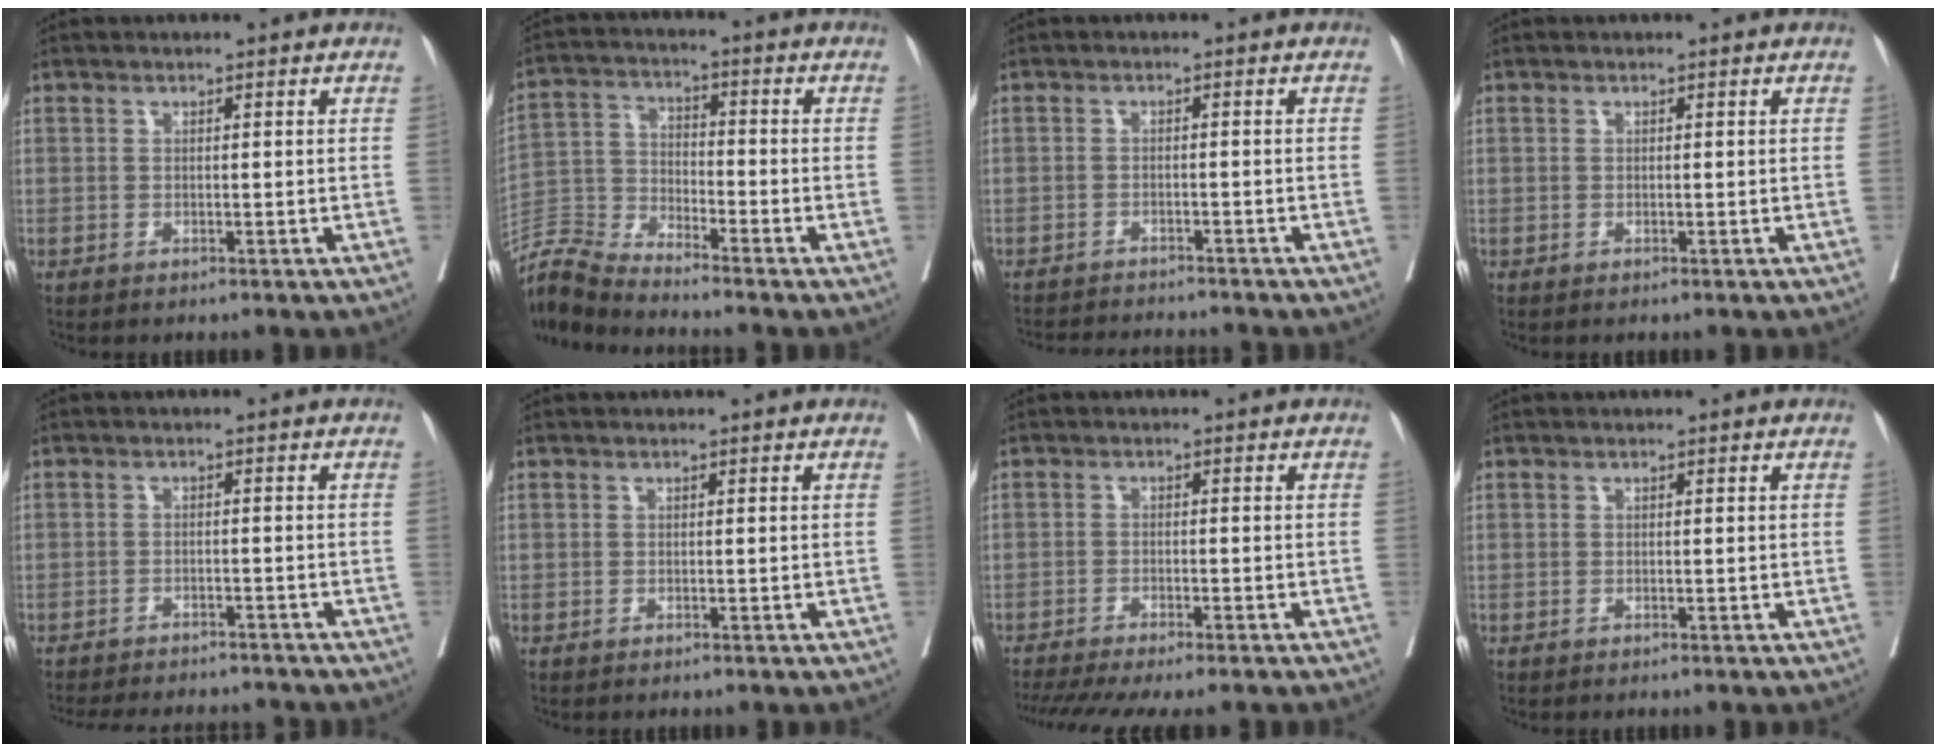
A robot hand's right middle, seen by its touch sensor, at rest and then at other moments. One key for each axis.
{"total": 7.9, "fx": -7.8, "fy": -0.9, "fz": 1.0, "tx": -0.023, "ty": 0.000, "tz": -0.156}
{"total": 8.9, "fx": -8.5, "fy": 0.4, "fz": 2.6, "tx": -0.036, "ty": -0.007, "tz": -0.117}
{"total": 0.0}
{"total": 12.2, "fx": -11.2, "fy": 2.4, "fz": 4.1, "tx": -0.076, "ty": -0.002, "tz": -0.143}
{"total": 0.0}
{"total": 12.5, "fx": -10.5, "fy": 1.1, "fz": 6.7, "tx": -0.109, "ty": -0.019, "tz": -0.150}
{"total": 0.0}